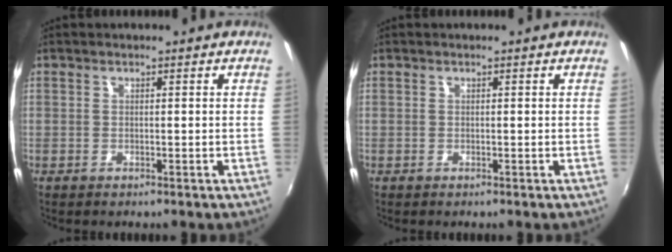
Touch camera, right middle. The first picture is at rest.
{"total": 0.0}